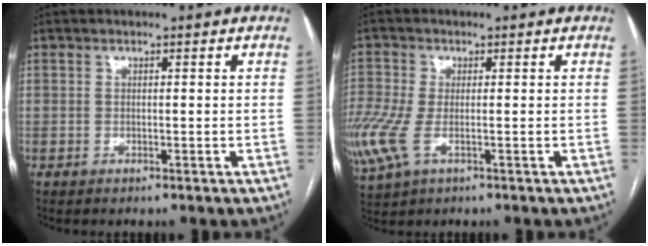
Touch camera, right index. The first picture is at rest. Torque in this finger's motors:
{"motor_torque": [1.89, -0.25, 1.05, 0.21]}